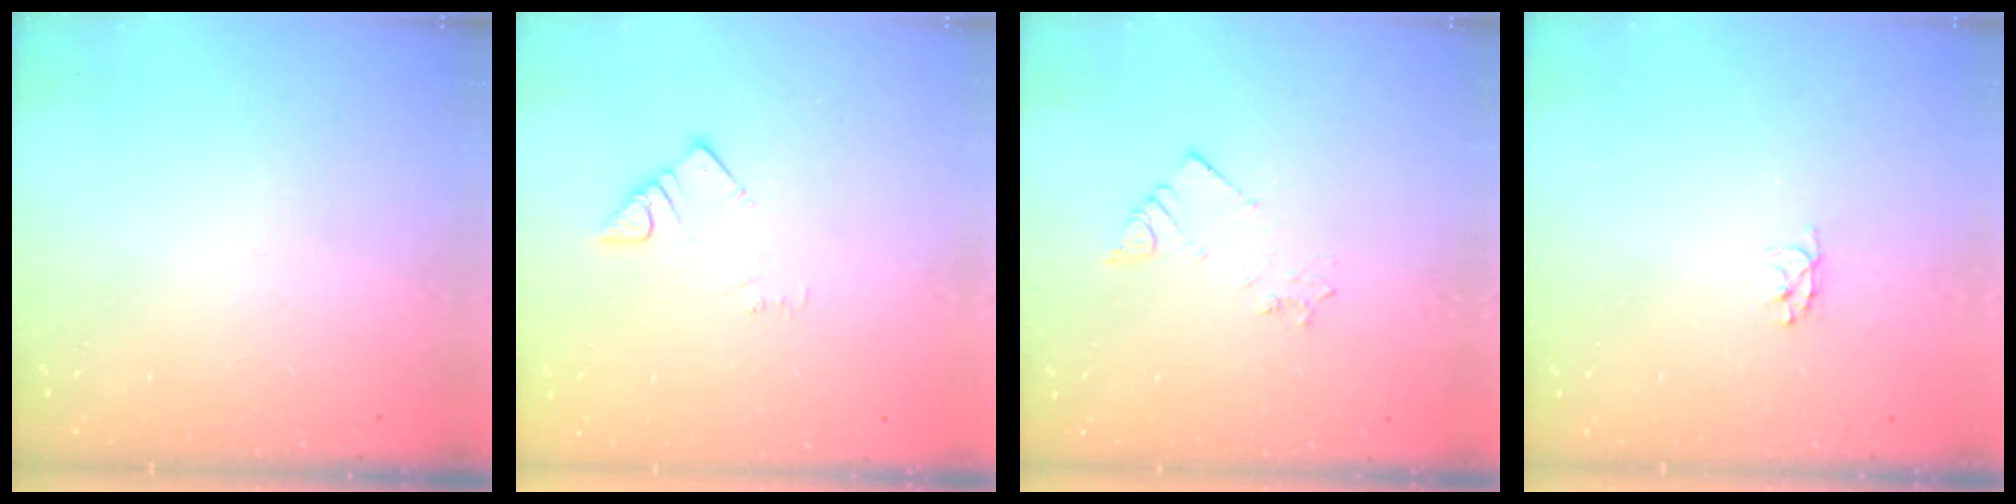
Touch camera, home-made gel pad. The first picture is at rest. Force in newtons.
{"total": 2.8, "press": 2.8, "slide": 0.2}
{"total": 2.7, "press": 2.7, "slide": 0.3}
{"total": 2.9, "press": 2.9, "slide": 0.3}